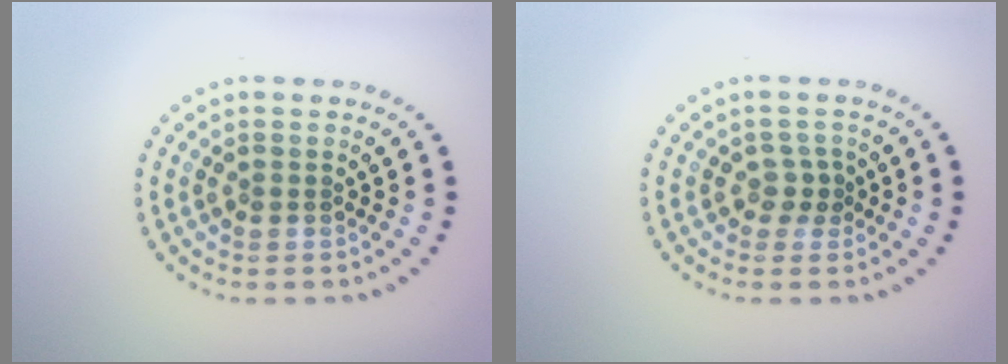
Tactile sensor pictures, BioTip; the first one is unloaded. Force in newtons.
{"total": 1.5, "press": 1.3, "slide": 0.7}